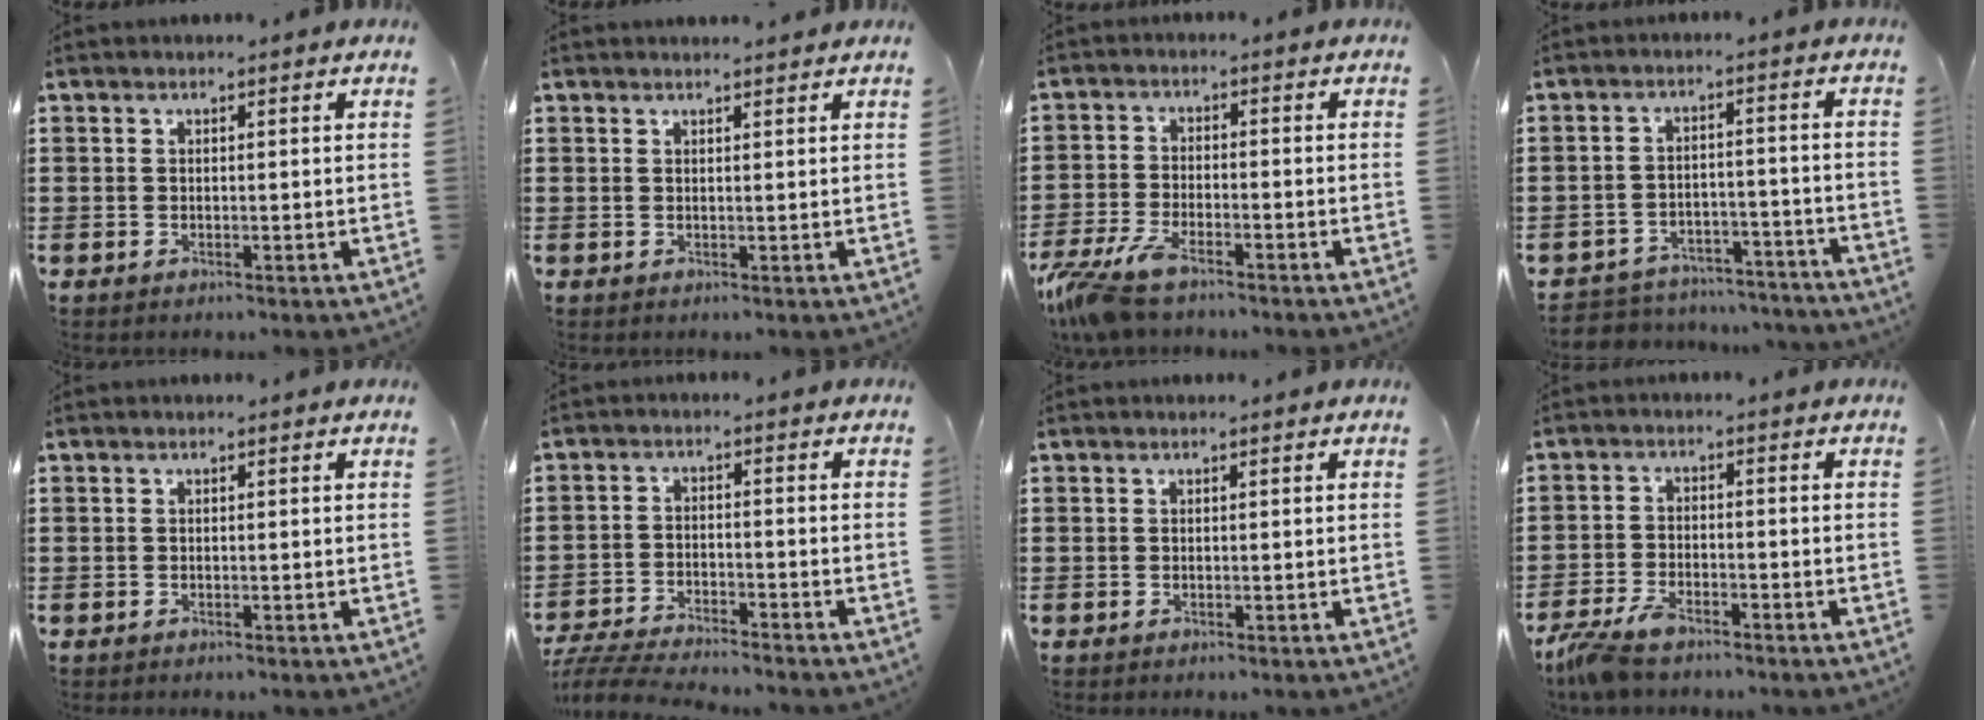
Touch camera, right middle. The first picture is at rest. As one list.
[{"total": 0.9, "force": [0.9, -0.1, 0.0], "torque": [-0.002, -0.004, 0.018]}, {"total": 6.2, "force": [-4.9, 1.2, 3.5], "torque": [-0.099, -0.014, -0.100]}, {"total": 5.0, "force": [-4.9, 0.8, 0.0], "torque": [-0.008, 0.009, -0.104]}, {"total": 0.0}, {"total": 5.3, "force": [-5.2, 0.1, 1.2], "torque": [-0.037, -0.006, -0.107]}, {"total": 0.0}, {"total": 4.7, "force": [-3.9, 1.3, 2.2], "torque": [-0.064, -0.004, -0.084]}]